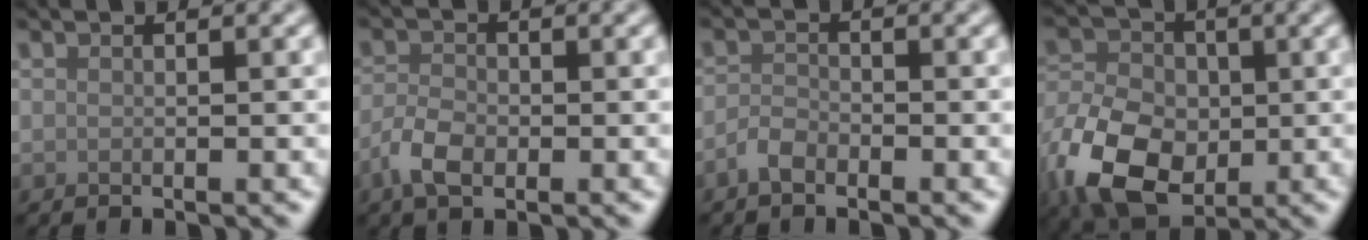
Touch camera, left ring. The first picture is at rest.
{"total": 3.0, "force": [-1.4, 1.7, 2.1], "torque": [-0.043, 0.000, -0.035]}
{"total": 1.6, "force": [-1.1, 0.7, 0.9], "torque": [-0.018, 0.002, -0.027]}
{"total": 10.3, "force": [-3.1, 7.3, 6.5], "torque": [-0.146, -0.018, -0.069]}